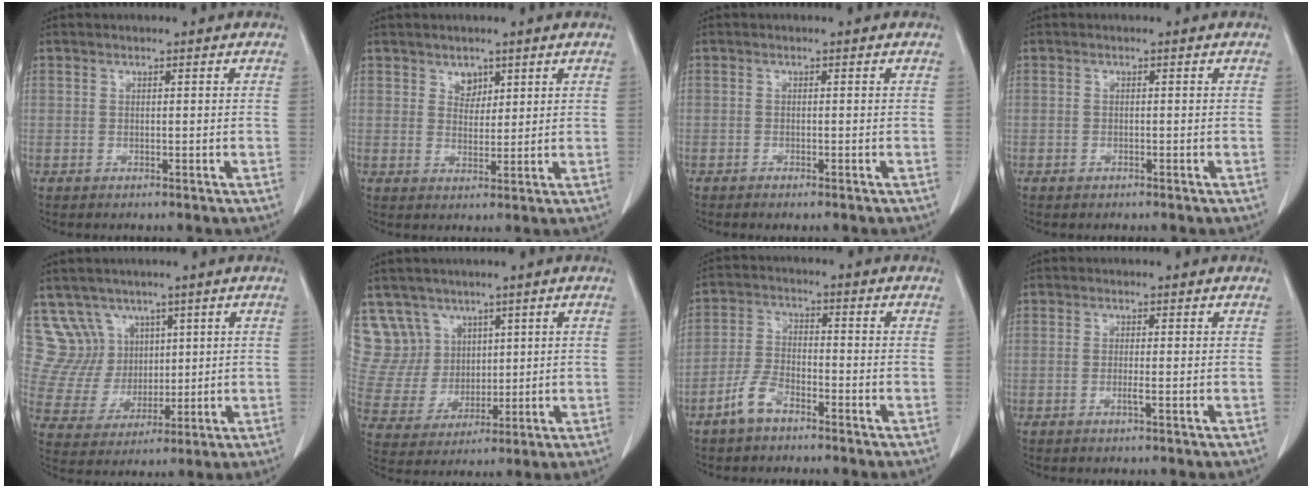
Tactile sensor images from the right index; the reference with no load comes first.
{"total": 2.6, "force": [1.7, 1.8, 0.9], "torque": [-0.012, -0.001, 0.030]}
{"total": 1.2, "force": [-1.0, 0.3, 0.7], "torque": [-0.010, -0.002, -0.011]}
{"total": 0.6, "force": [-0.4, 0.3, 0.3], "torque": [-0.007, 0.000, -0.005]}
{"total": 8.6, "force": [5.3, 6.8, 0.0], "torque": [-0.006, 0.032, 0.117]}
{"total": 9.7, "force": [6.1, 7.5, 0.3], "torque": [-0.017, 0.035, 0.136]}
{"total": 5.4, "force": [-3.8, 2.1, 3.2], "torque": [-0.077, 0.003, -0.075]}
{"total": 1.0, "force": [-0.4, -0.2, 0.9], "torque": [-0.017, 0.000, -0.006]}